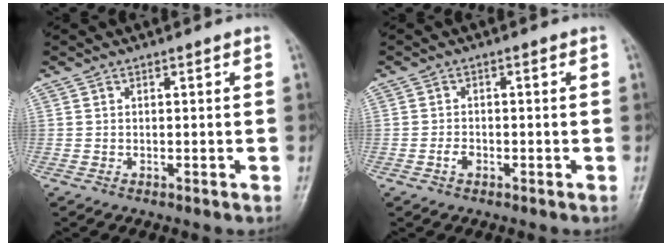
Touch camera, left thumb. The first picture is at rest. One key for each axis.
{"total": 1.8, "fx": -0.9, "fy": 1.2, "fz": 1.1, "tx": -0.019, "ty": 0.006, "tz": -0.019}